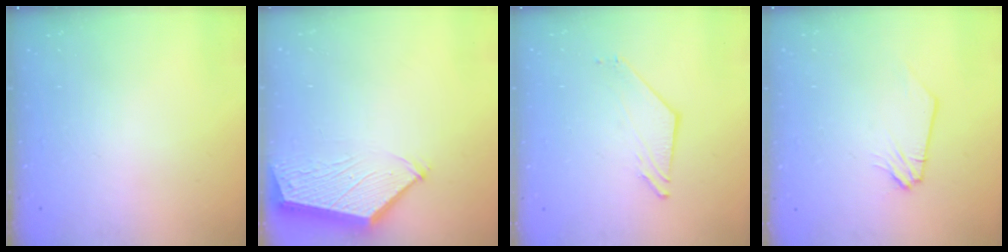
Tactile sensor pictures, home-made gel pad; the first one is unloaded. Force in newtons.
{"total": 3.7, "press": 3.6, "slide": 0.6}
{"total": 3.5, "press": 3.5, "slide": 0.2}
{"total": 0.0}